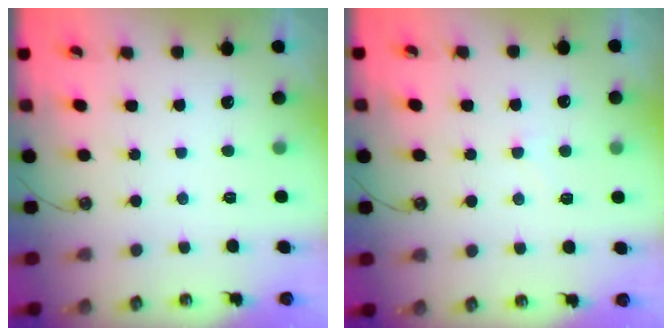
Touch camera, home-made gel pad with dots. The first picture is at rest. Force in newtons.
{"total": 5.7, "press": 5.7, "slide": 0.4}